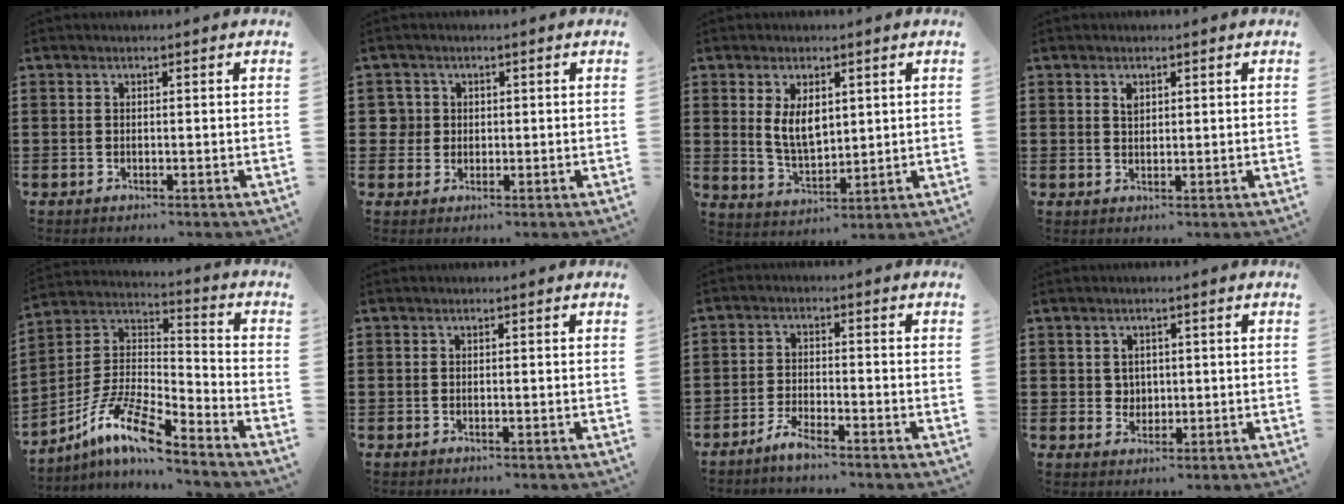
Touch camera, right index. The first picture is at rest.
{"total": 2.7, "force": [0.5, 2.6, 0.5], "torque": [-0.024, 0.008, 0.009]}
{"total": 5.6, "force": [1.8, 3.1, 4.4], "torque": [-0.086, 0.002, 0.031]}
{"total": 1.3, "force": [0.8, 0.7, 0.8], "torque": [-0.018, 0.001, 0.016]}
{"total": 10.4, "force": [-7.9, 1.6, 6.6], "torque": [-0.154, -0.005, -0.161]}
{"total": 0.0}
{"total": 2.8, "force": [-2.6, 0.1, 1.0], "torque": [-0.028, 0.003, -0.053]}
{"total": 2.1, "force": [0.8, 1.8, 0.7], "torque": [-0.021, 0.008, 0.016]}